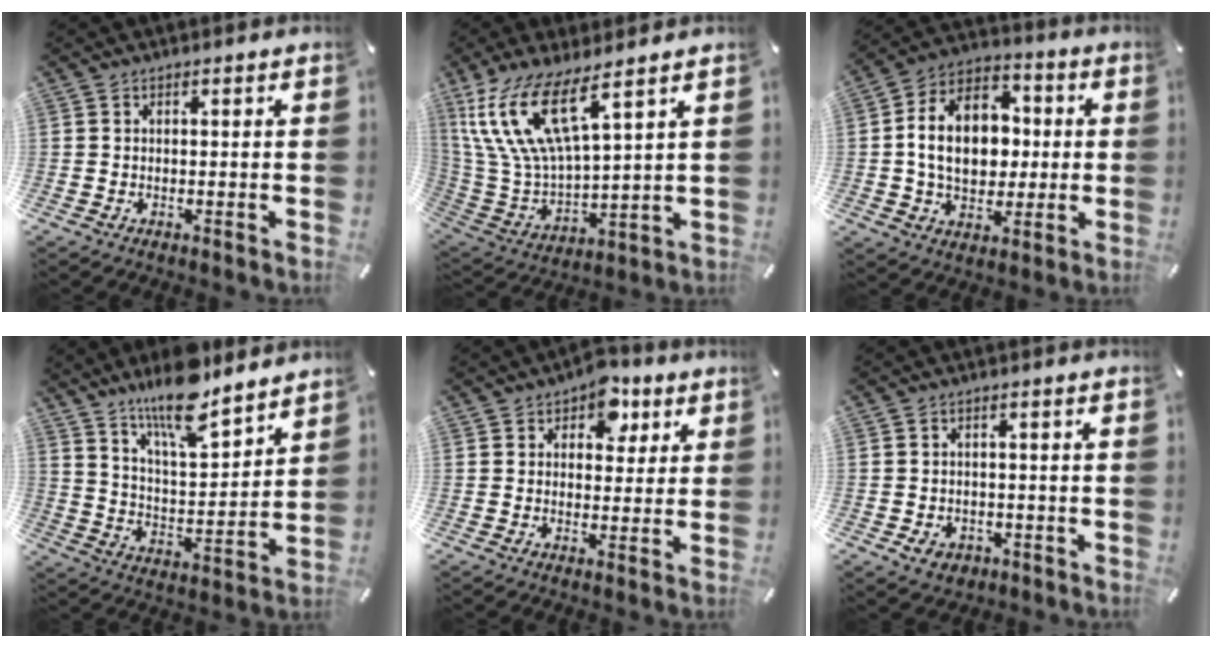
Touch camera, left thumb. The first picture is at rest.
{"total": 17.2, "force": [10.7, 6.0, 12.1], "torque": [-0.286, -0.050, 0.188]}
{"total": 14.6, "force": [-0.1, 11.2, 9.4], "torque": [-0.189, 0.017, -0.003]}
{"total": 13.8, "force": [12.0, 3.7, 6.0], "torque": [-0.109, -0.085, 0.212]}
{"total": 7.5, "force": [3.7, 5.3, 3.8], "torque": [-0.026, -0.013, 0.056]}
{"total": 3.7, "force": [-1.5, 2.9, 1.7], "torque": [-0.026, 0.002, -0.028]}